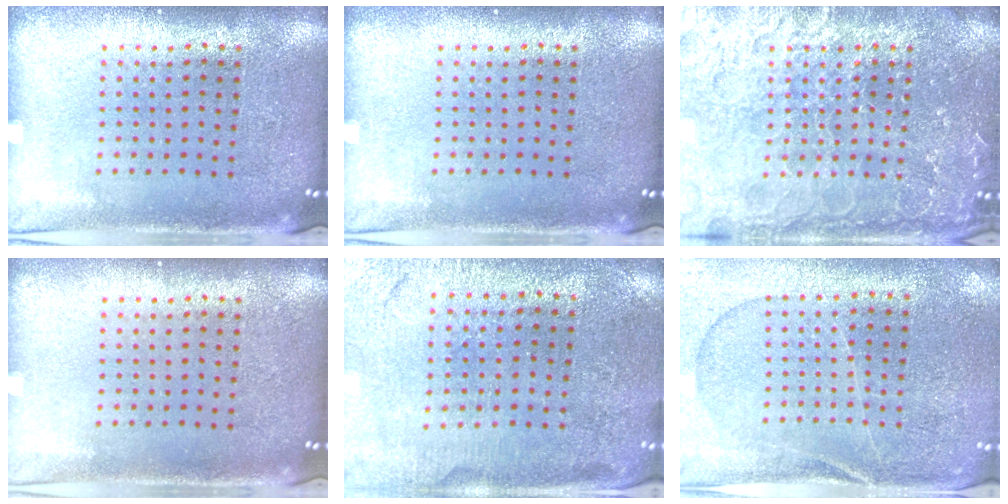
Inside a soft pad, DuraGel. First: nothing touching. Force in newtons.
{"total": 0.0}
{"total": 4.7, "press": 4.6, "slide": 0.5}
{"total": 0.0}
{"total": 0.7, "press": 0.7, "slide": 0.1}
{"total": 0.8, "press": 0.6, "slide": 0.5}